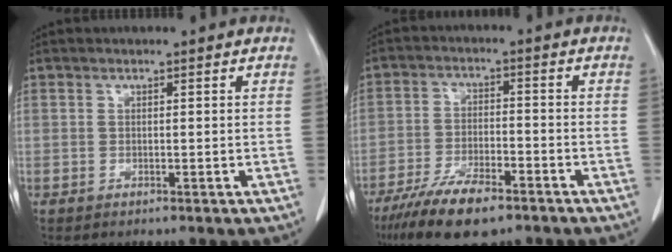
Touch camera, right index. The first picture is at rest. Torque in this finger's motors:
{"motor_torque": [-0.03, -0.12, 0.24, 0.05]}